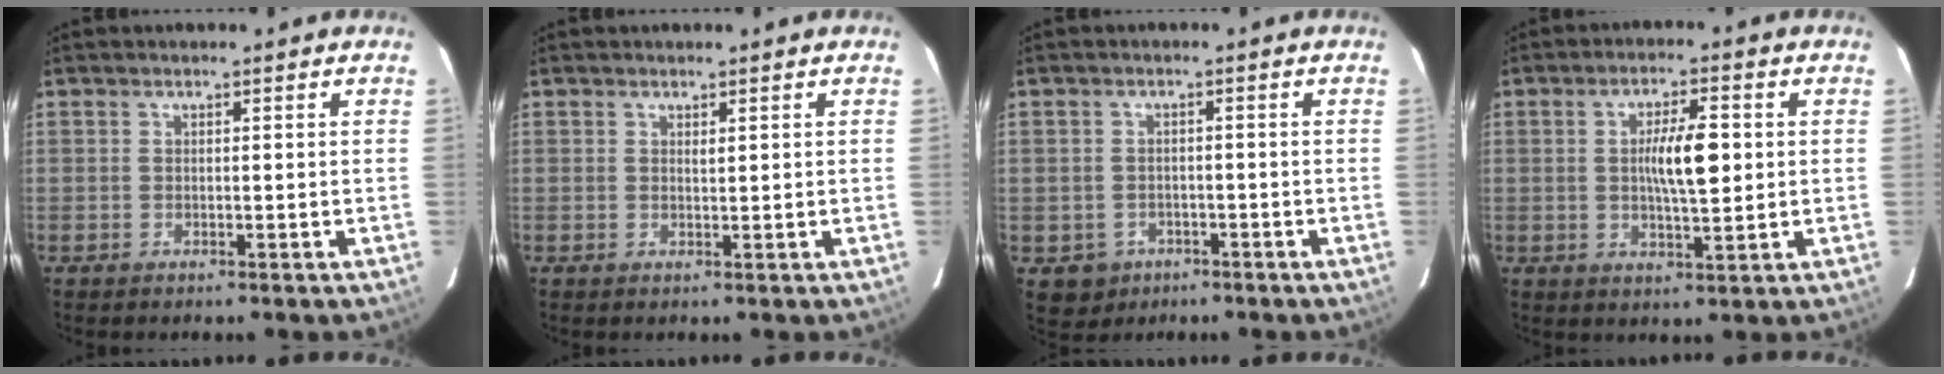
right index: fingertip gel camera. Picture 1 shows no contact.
{"total": 0.6, "force": [0.3, 0.1, 0.4], "torque": [-0.010, -0.003, 0.007]}
{"total": 4.3, "force": [-1.8, 3.9, 0.4], "torque": [-0.005, 0.009, -0.021]}
{"total": 7.2, "force": [0.6, 1.4, 7.0], "torque": [-0.123, 0.005, 0.012]}